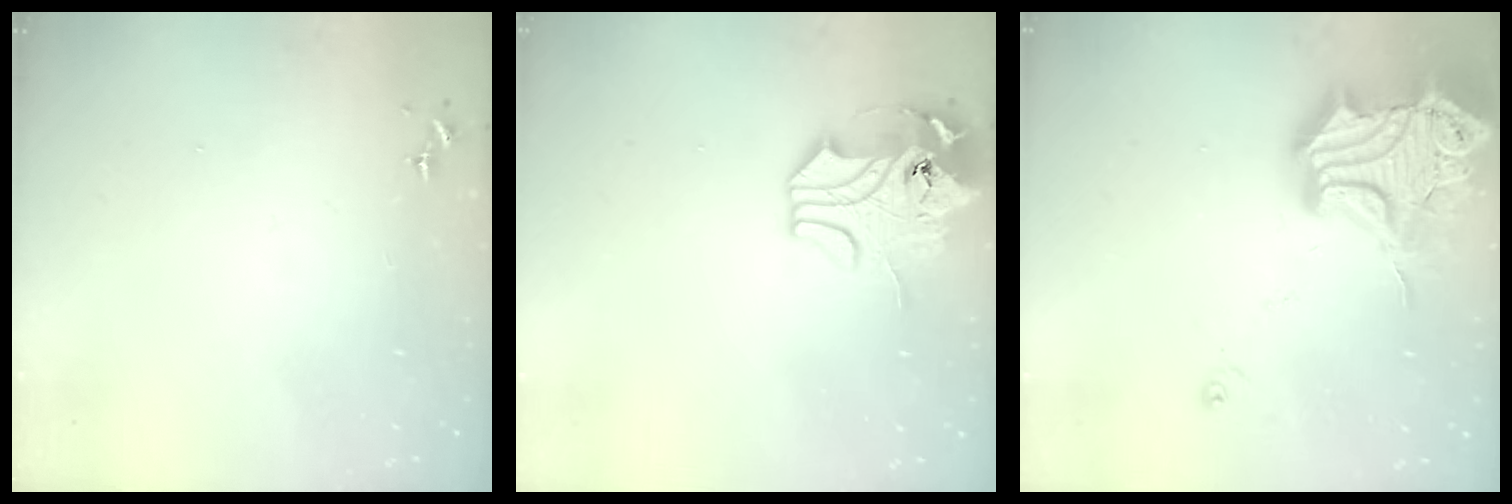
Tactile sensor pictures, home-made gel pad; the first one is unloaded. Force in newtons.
{"total": 12.3, "press": 12.2, "slide": 2.0}
{"total": 26.3, "press": 26.1, "slide": 3.2}